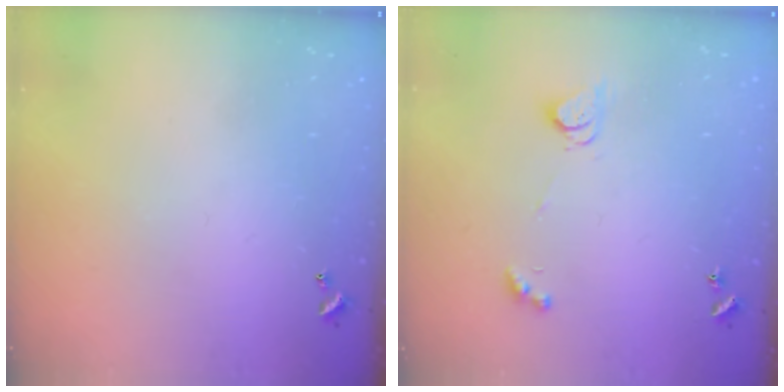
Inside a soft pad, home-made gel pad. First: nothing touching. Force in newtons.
{"total": 3.3, "press": 3.3, "slide": 0.3}